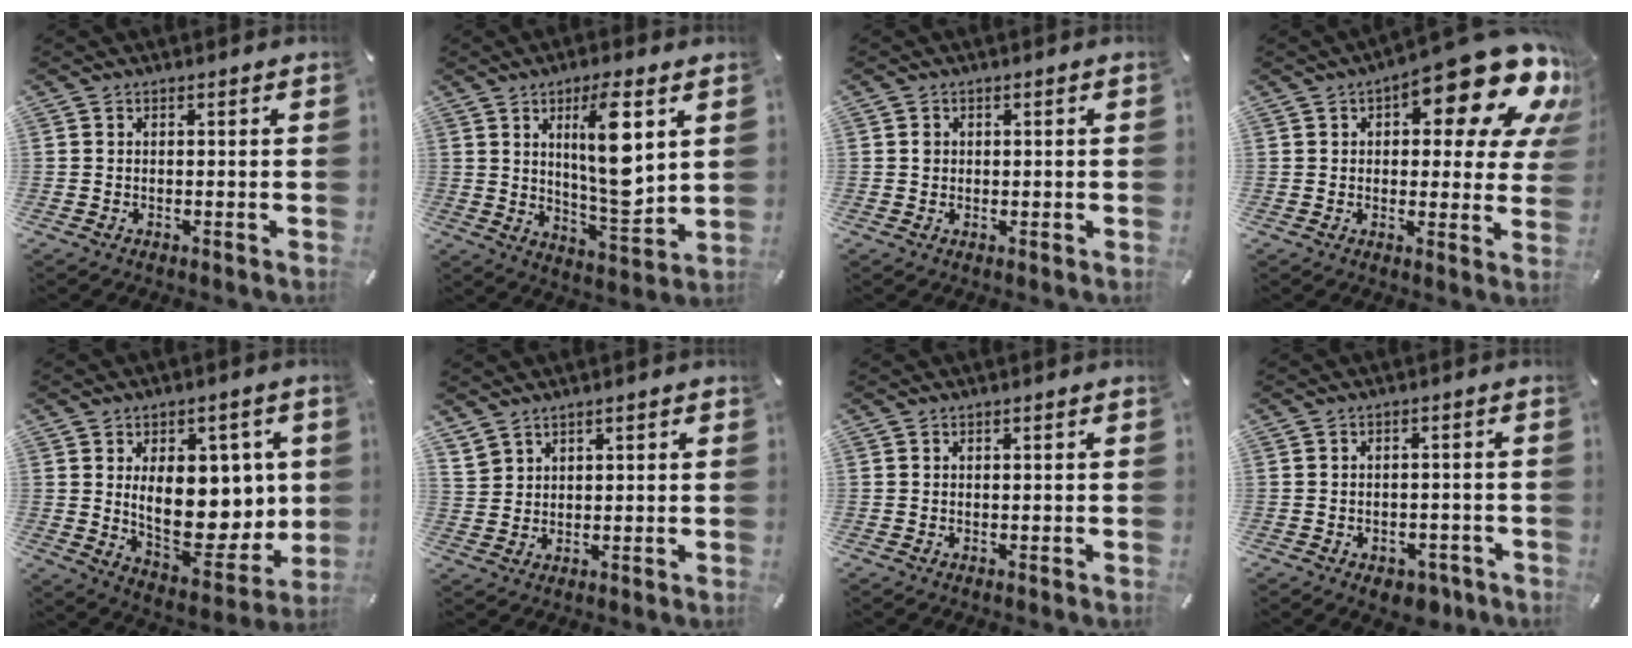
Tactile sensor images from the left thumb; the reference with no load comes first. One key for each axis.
{"total": 14.3, "fx": 4.6, "fy": 3.9, "fz": 13.0, "tx": -0.219, "ty": -0.025, "tz": 0.070}
{"total": 1.3, "fx": 0.1, "fy": 1.2, "fz": 0.4, "tx": -0.001, "ty": 0.003, "tz": -0.002}
{"total": 19.0, "fx": 10.4, "fy": 7.1, "fz": 14.2, "tx": -0.181, "ty": -0.076, "tz": 0.167}
{"total": 16.8, "fx": 2.8, "fy": 10.7, "fz": 12.7, "tx": -0.180, "ty": -0.031, "tz": 0.057}
{"total": 3.4, "fx": 2.3, "fy": 2.5, "fz": 0.1, "tx": -0.011, "ty": -0.004, "tz": 0.045}
{"total": 0.0}
{"total": 4.5, "fx": -2.8, "fy": 2.8, "fz": 2.3, "tx": -0.038, "ty": 0.017, "tz": -0.049}